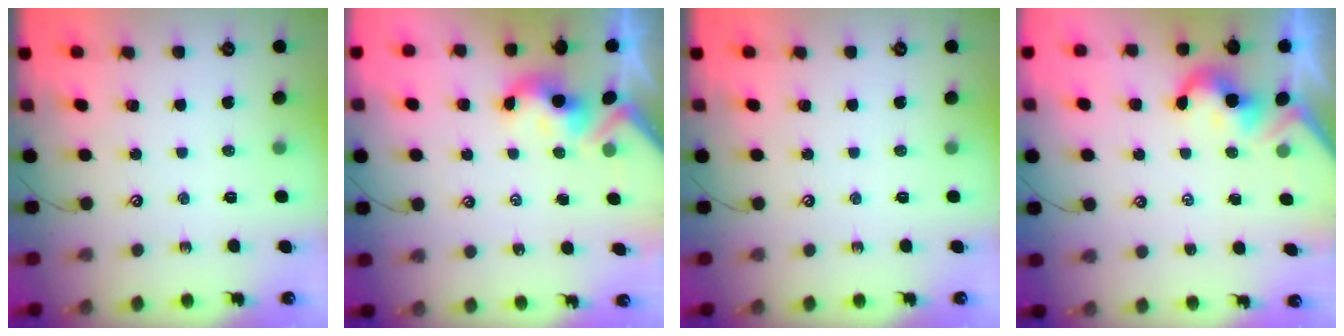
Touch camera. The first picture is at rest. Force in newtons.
{"total": 3.1, "press": 3.0, "slide": 0.4}
{"total": 0.0}
{"total": 2.1, "press": 2.0, "slide": 0.5}